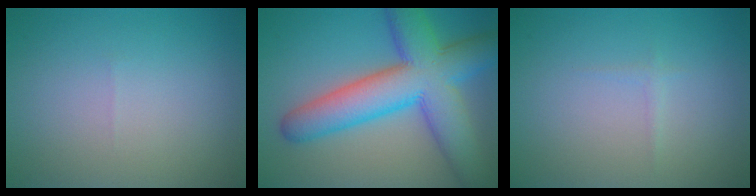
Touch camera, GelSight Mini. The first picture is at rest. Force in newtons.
{"total": 11.0, "press": 11.0, "slide": 0.4}
{"total": 0.6, "press": 0.6, "slide": 0.0}